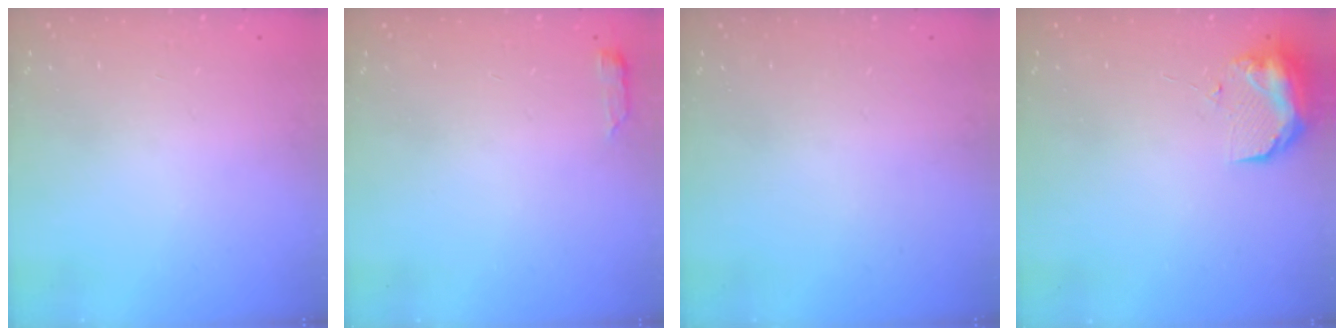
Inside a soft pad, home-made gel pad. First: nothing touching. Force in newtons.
{"total": 2.9, "press": 2.8, "slide": 0.6}
{"total": 0.0}
{"total": 9.3, "press": 9.2, "slide": 0.7}